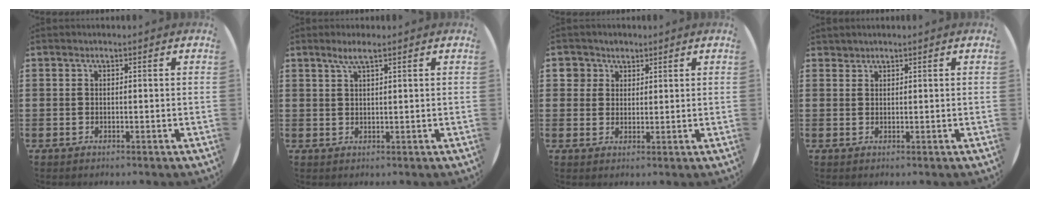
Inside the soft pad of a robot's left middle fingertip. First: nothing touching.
{"total": 2.3, "force": [1.6, 0.1, 1.7], "torque": [-0.034, 0.003, 0.027]}
{"total": 2.9, "force": [1.9, 2.2, 0.0], "torque": [0.009, 0.003, 0.033]}
{"total": 0.8, "force": [0.7, 0.1, -0.2], "torque": [0.001, 0.000, 0.015]}